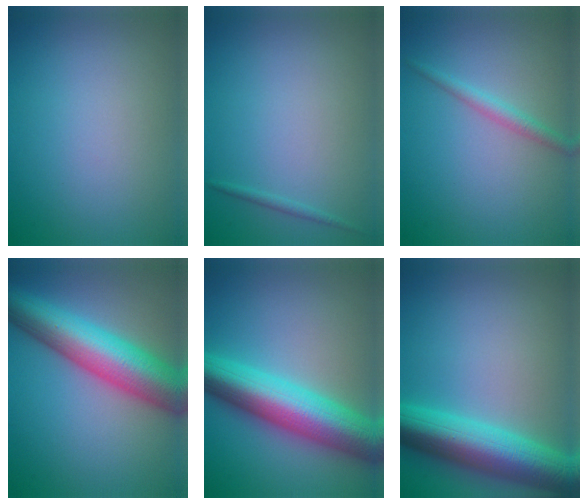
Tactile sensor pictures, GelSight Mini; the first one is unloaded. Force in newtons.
{"total": 0.6, "press": 0.6, "slide": 0.1}
{"total": 1.6, "press": 1.6, "slide": 0.0}
{"total": 10.5, "press": 10.5, "slide": 0.3}
{"total": 10.3, "press": 10.3, "slide": 0.2}
{"total": 9.2, "press": 9.2, "slide": 0.1}